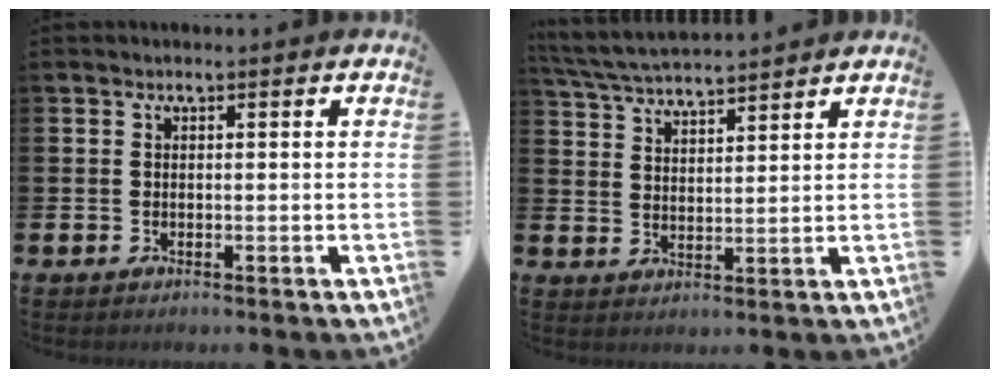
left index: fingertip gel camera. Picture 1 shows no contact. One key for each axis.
{"total": 5.0, "fx": 4.9, "fy": 0.3, "fz": 0.8, "tx": -0.037, "ty": -0.028, "tz": 0.087}